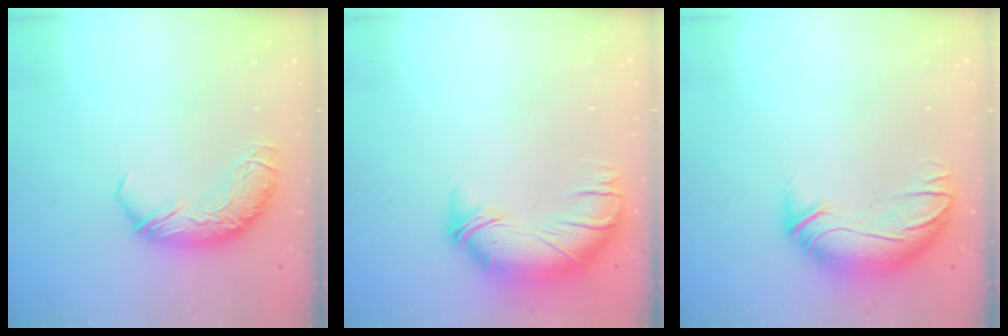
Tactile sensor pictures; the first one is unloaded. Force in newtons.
{"total": 2.7, "press": 1.6, "slide": 2.2}
{"total": 2.9, "press": 0.3, "slide": 2.9}